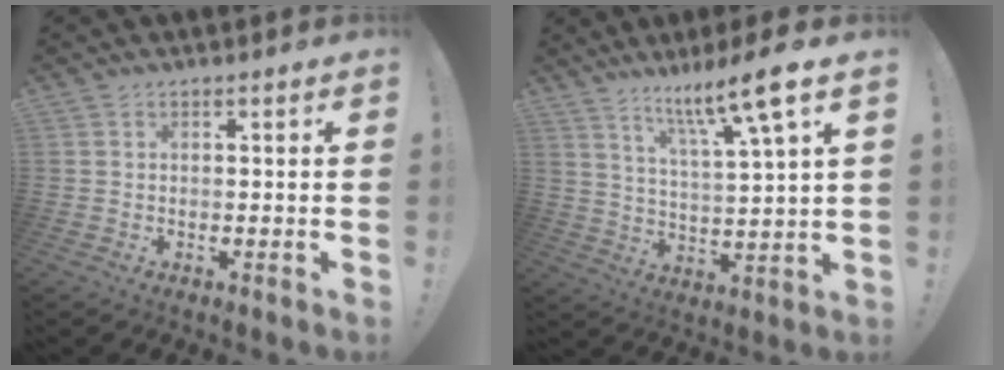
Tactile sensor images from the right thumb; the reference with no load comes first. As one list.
[{"total": 12.7, "force": [8.2, 0.4, 9.7], "torque": [-0.164, -0.048, 0.122]}]